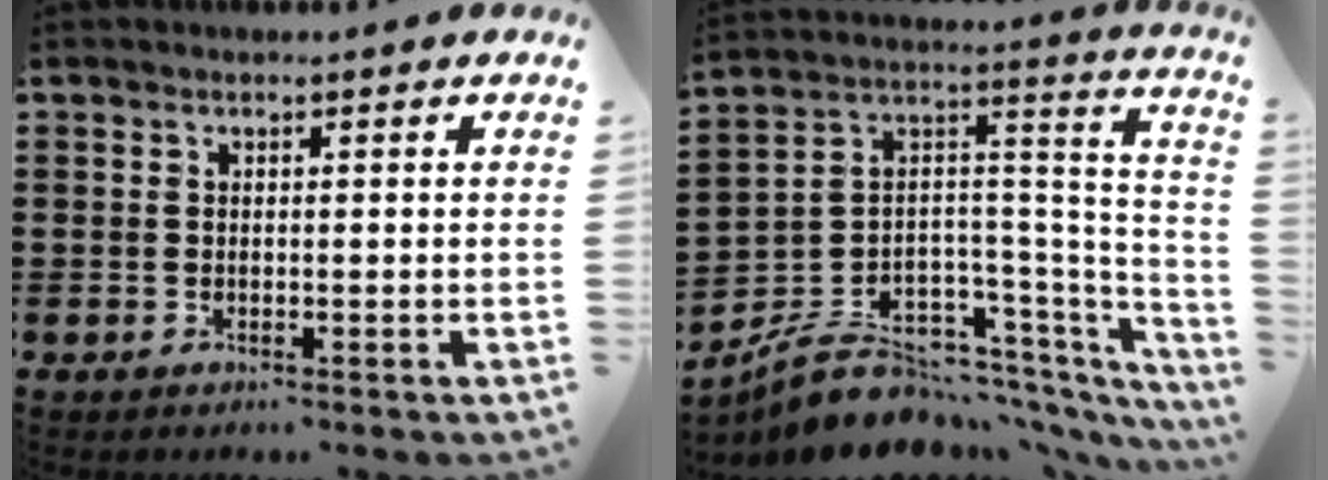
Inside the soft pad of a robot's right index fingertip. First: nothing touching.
{"total": 8.2, "force": [-5.2, 5.5, 3.2], "torque": [-0.071, 0.000, -0.087]}